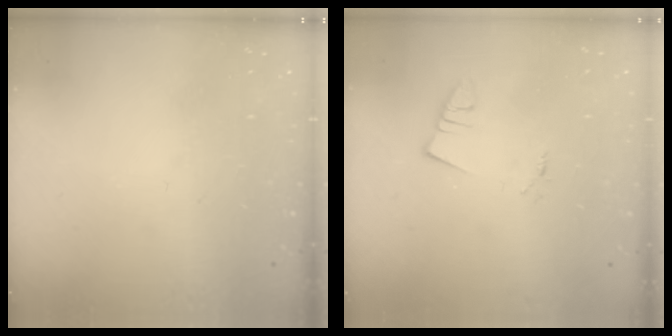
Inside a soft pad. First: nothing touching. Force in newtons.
{"total": 1.3, "press": 1.3, "slide": 0.1}